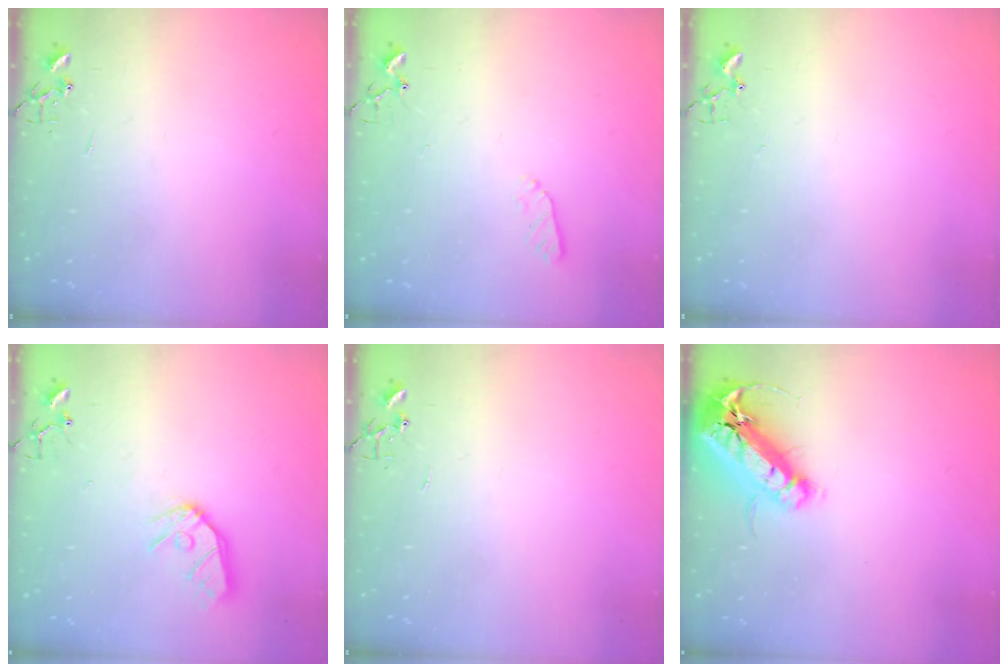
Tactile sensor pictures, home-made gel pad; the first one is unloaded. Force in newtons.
{"total": 3.5, "press": 3.4, "slide": 0.5}
{"total": 1.8, "press": 1.8, "slide": 0.2}
{"total": 11.0, "press": 11.0, "slide": 1.3}
{"total": 0.0}
{"total": 18.8, "press": 18.4, "slide": 3.8}